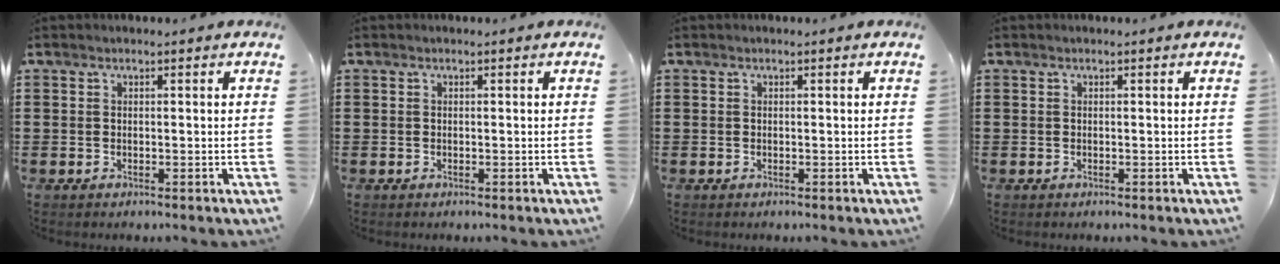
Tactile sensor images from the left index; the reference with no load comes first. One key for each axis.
{"total": 0.0}
{"total": 0.0}
{"total": 0.0}